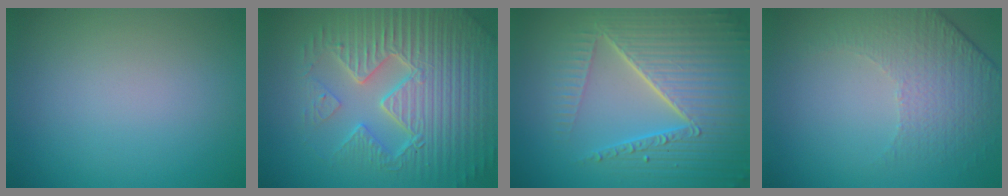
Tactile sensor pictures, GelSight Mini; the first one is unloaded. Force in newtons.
{"total": 9.5, "press": 6.7, "slide": 6.7}
{"total": 8.5, "press": 5.9, "slide": 6.1}
{"total": 4.7, "press": 3.1, "slide": 3.5}